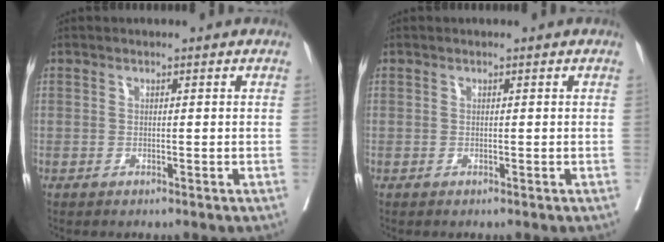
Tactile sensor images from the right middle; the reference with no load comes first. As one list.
[{"total": 0.0}]